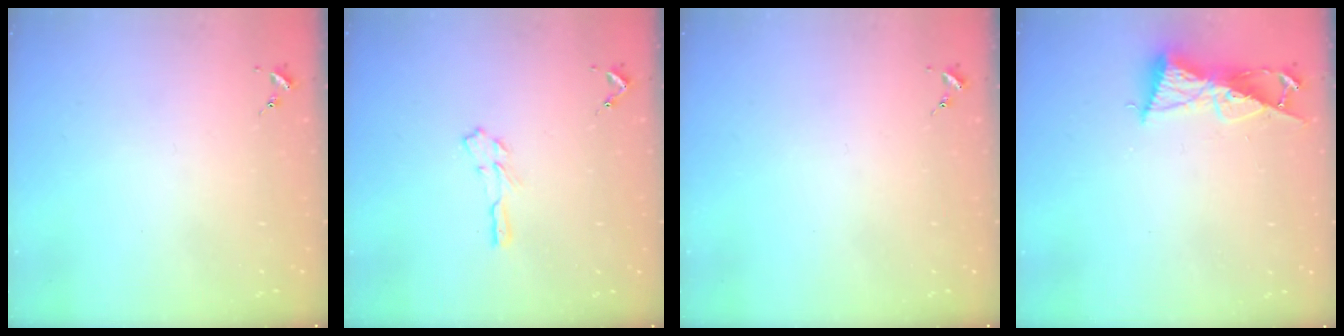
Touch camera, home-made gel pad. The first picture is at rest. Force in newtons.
{"total": 4.6, "press": 4.6, "slide": 0.2}
{"total": 0.0}
{"total": 8.6, "press": 8.6, "slide": 0.3}